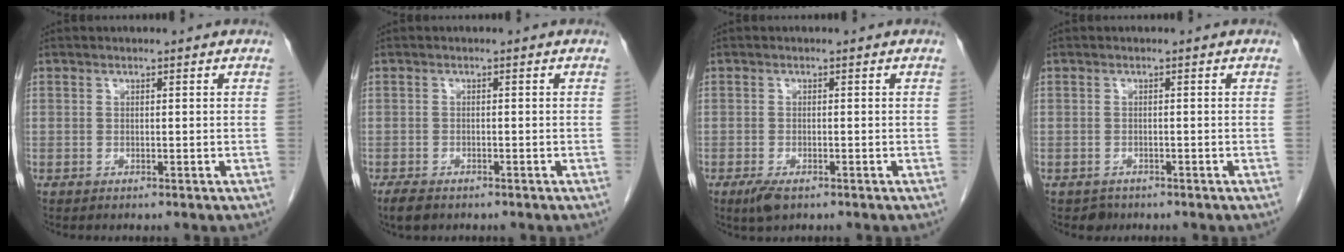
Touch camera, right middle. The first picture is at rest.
{"total": 2.8, "force": [-2.1, 1.1, 1.5], "torque": [-0.029, -0.005, -0.031]}
{"total": 2.8, "force": [-1.7, 1.0, 2.0], "torque": [-0.044, -0.005, -0.026]}
{"total": 1.3, "force": [-1.0, 0.9, 0.0], "torque": [-0.002, 0.003, -0.014]}